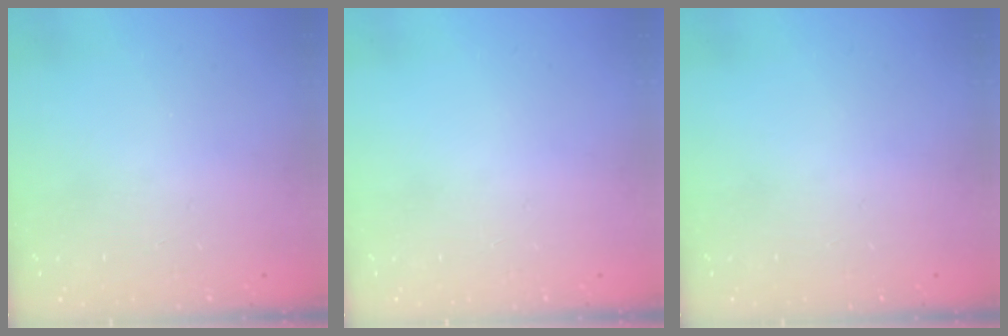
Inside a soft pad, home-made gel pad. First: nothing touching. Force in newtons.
{"total": 0.0}
{"total": 0.0}